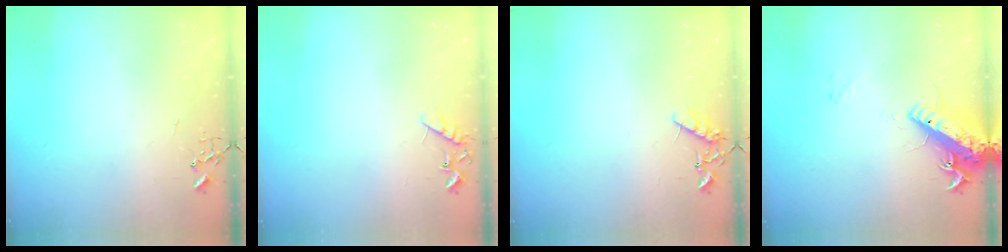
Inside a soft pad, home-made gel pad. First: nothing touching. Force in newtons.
{"total": 8.0, "press": 8.0, "slide": 0.4}
{"total": 8.1, "press": 8.1, "slide": 0.3}
{"total": 15.7, "press": 15.3, "slide": 3.5}